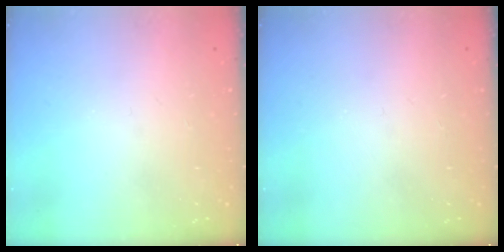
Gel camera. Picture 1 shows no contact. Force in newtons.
{"total": 0.0}